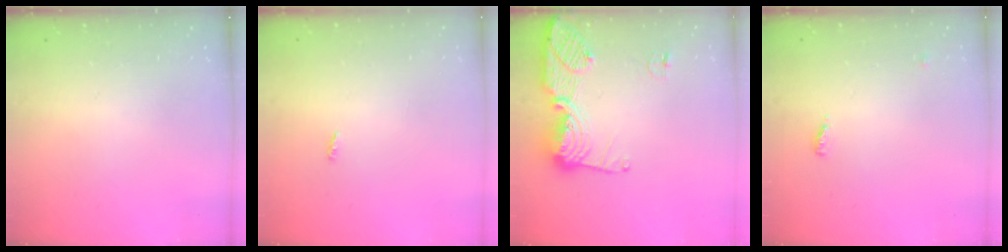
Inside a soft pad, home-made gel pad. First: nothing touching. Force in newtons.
{"total": 1.9, "press": 1.9, "slide": 0.2}
{"total": 14.0, "press": 13.9, "slide": 1.4}
{"total": 4.6, "press": 4.5, "slide": 0.7}